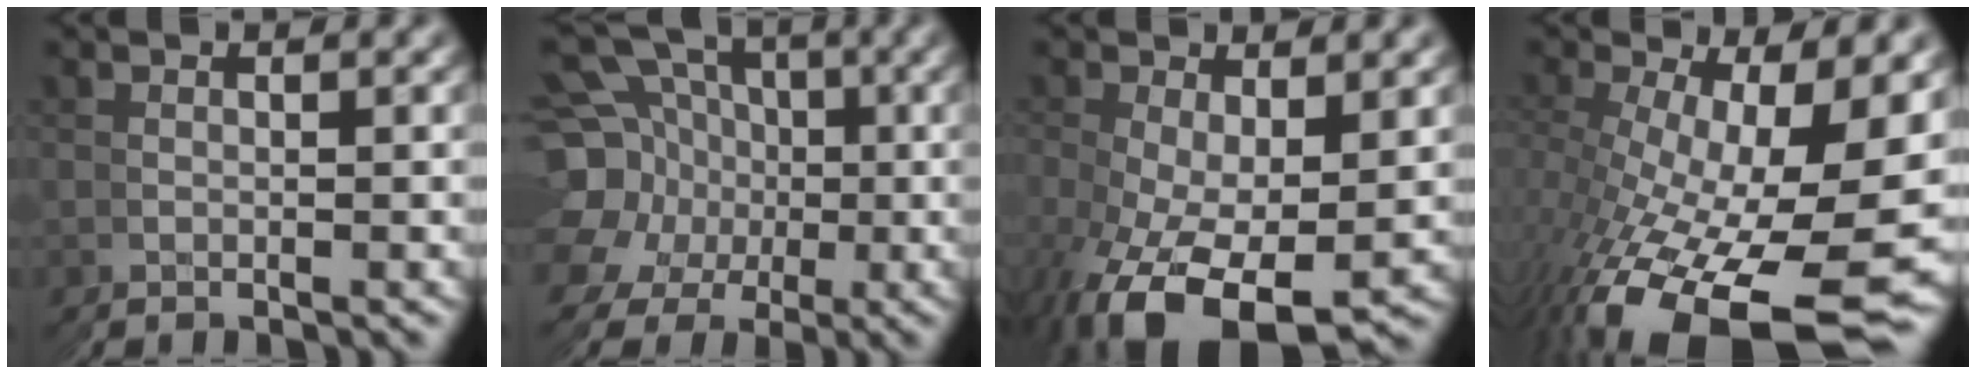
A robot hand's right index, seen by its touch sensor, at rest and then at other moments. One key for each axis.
{"total": 15.8, "fx": 1.8, "fy": 13.3, "fz": 8.3, "tx": -0.134, "ty": -0.009, "tz": 0.015}
{"total": 6.7, "fx": -2.4, "fy": 3.7, "fz": 5.0, "tx": -0.111, "ty": -0.022, "tz": -0.027}
{"total": 9.8, "fx": -2.4, "fy": 4.0, "fz": 8.6, "tx": -0.172, "ty": -0.019, "tz": -0.014}